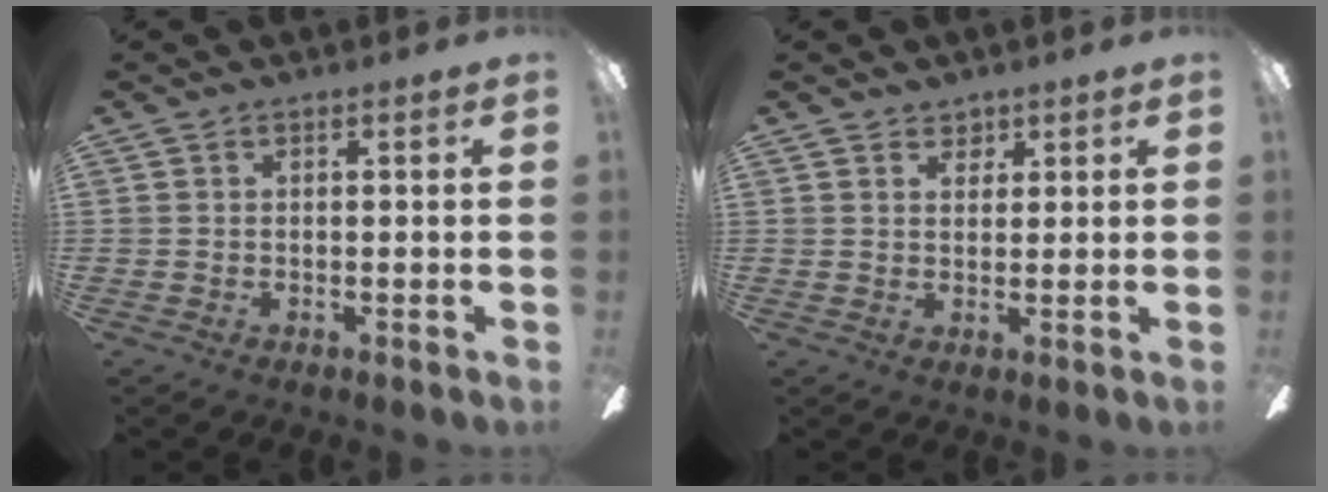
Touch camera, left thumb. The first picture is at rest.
{"total": 2.8, "force": [2.0, 1.8, 0.5], "torque": [0.001, -0.003, 0.035]}